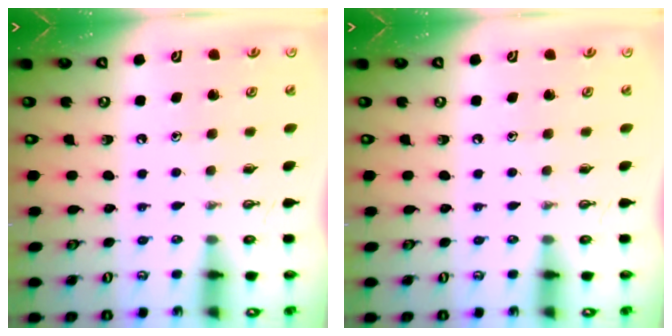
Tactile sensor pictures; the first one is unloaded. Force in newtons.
{"total": 0.0}